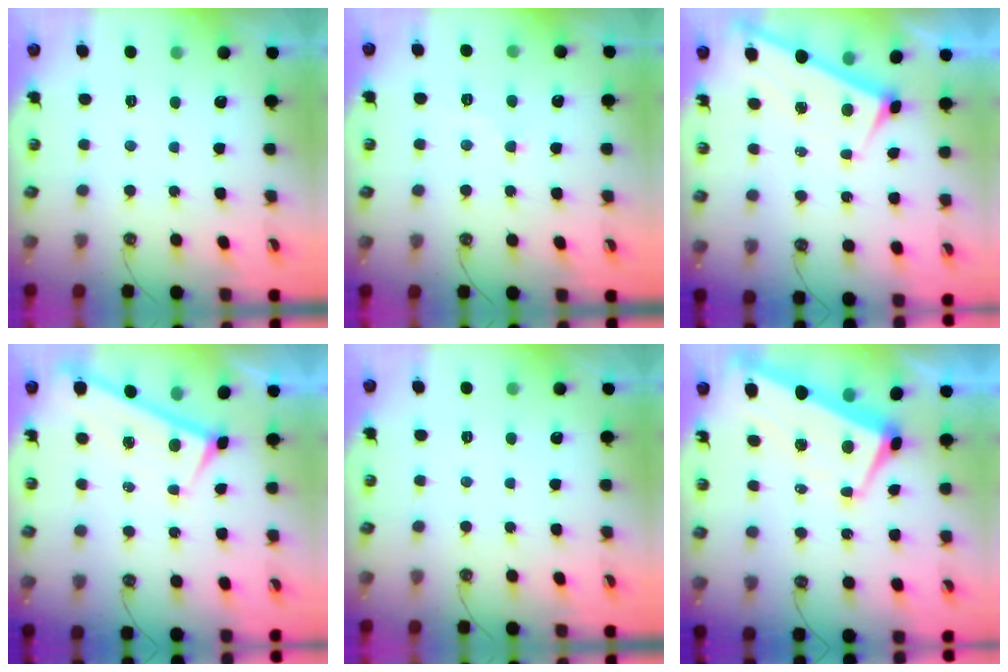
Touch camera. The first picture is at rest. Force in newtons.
{"total": 0.5, "press": 0.2, "slide": 0.5}
{"total": 2.6, "press": 2.6, "slide": 0.4}
{"total": 0.0}
{"total": 0.0}
{"total": 1.7, "press": 1.1, "slide": 1.3}